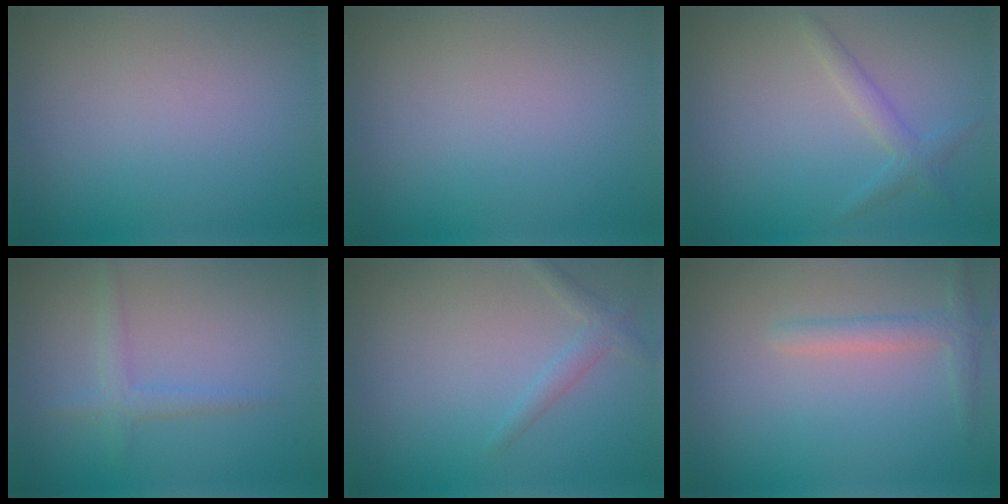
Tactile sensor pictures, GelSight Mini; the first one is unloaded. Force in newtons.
{"total": 0.0}
{"total": 1.7, "press": 1.7, "slide": 0.1}
{"total": 1.8, "press": 1.8, "slide": 0.2}
{"total": 1.5, "press": 1.5, "slide": 0.1}
{"total": 1.9, "press": 1.9, "slide": 0.1}